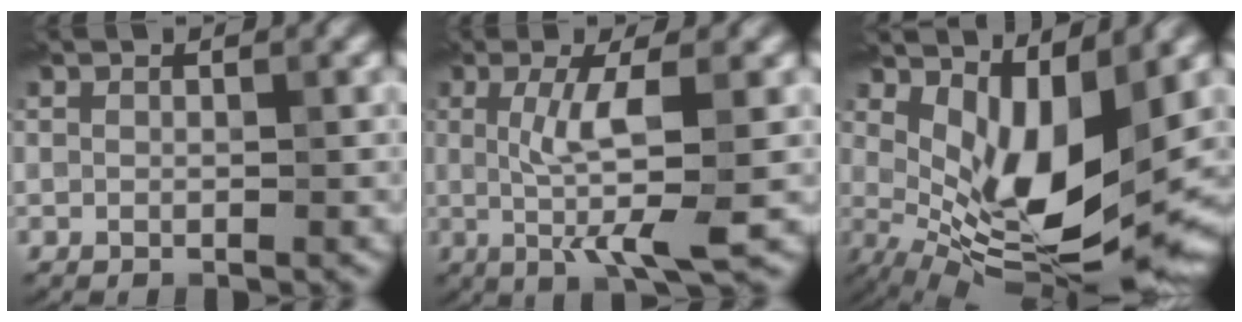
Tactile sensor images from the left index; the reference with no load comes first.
{"total": 5.7, "force": [-0.3, 1.0, 5.6], "torque": [-0.103, -0.007, -0.001]}
{"total": 10.6, "force": [1.1, 4.7, 9.4], "torque": [-0.168, -0.024, 0.030]}